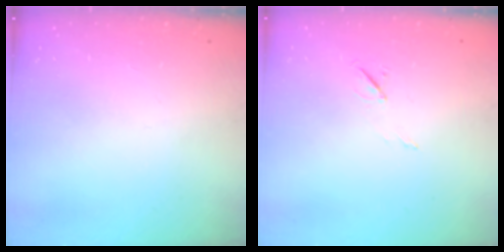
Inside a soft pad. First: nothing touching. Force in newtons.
{"total": 5.0, "press": 4.6, "slide": 1.9}